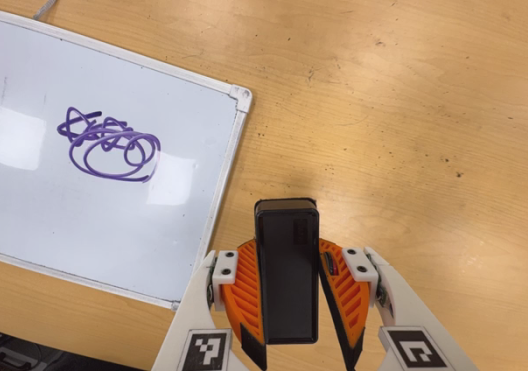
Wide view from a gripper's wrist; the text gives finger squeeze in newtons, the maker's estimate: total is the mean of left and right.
{"total": 5.7, "left": 4.7, "right": 6.6}